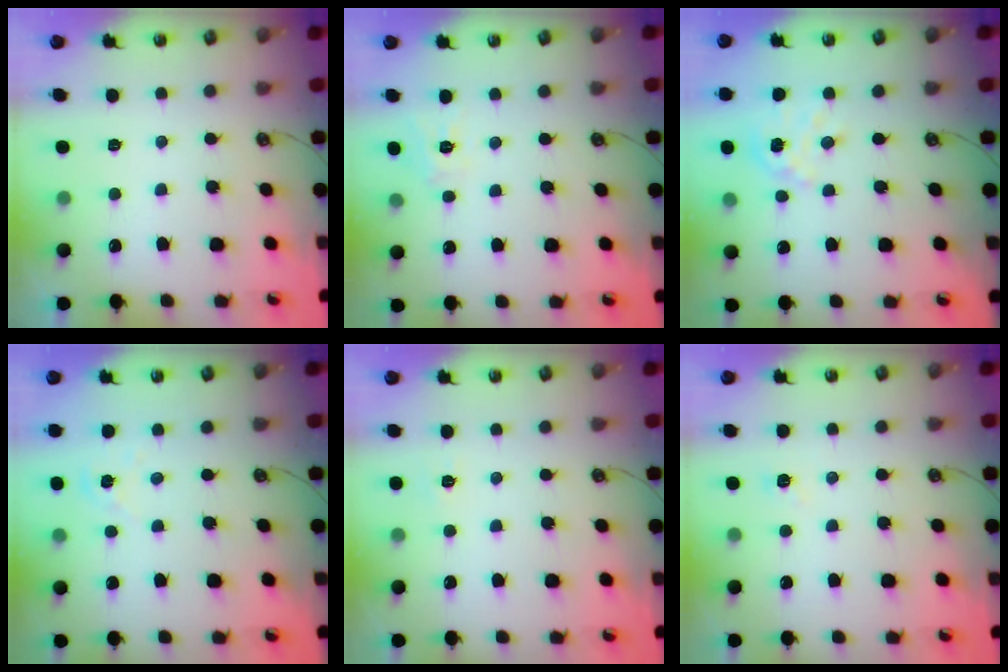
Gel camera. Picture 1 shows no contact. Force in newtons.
{"total": 6.5, "press": 6.4, "slide": 0.5}
{"total": 6.8, "press": 6.8, "slide": 0.6}
{"total": 4.9, "press": 4.9, "slide": 0.5}
{"total": 4.5, "press": 4.5, "slide": 0.5}
{"total": 3.3, "press": 3.3, "slide": 0.4}